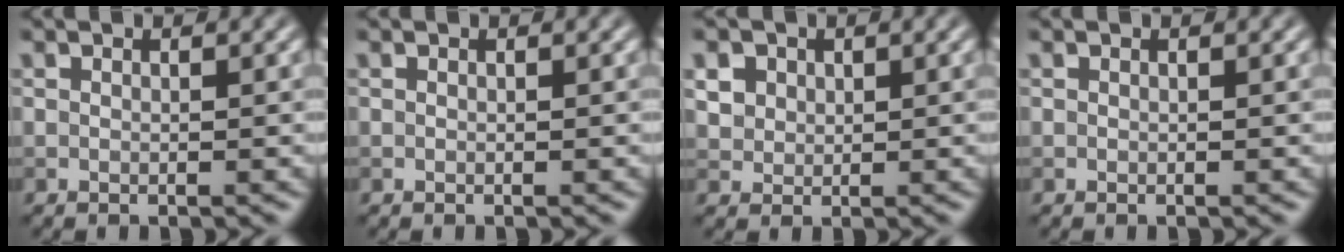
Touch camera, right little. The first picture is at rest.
{"total": 0.0}
{"total": 3.0, "force": [1.3, 2.4, 1.2], "torque": [-0.039, 0.006, 0.036]}
{"total": 0.0}